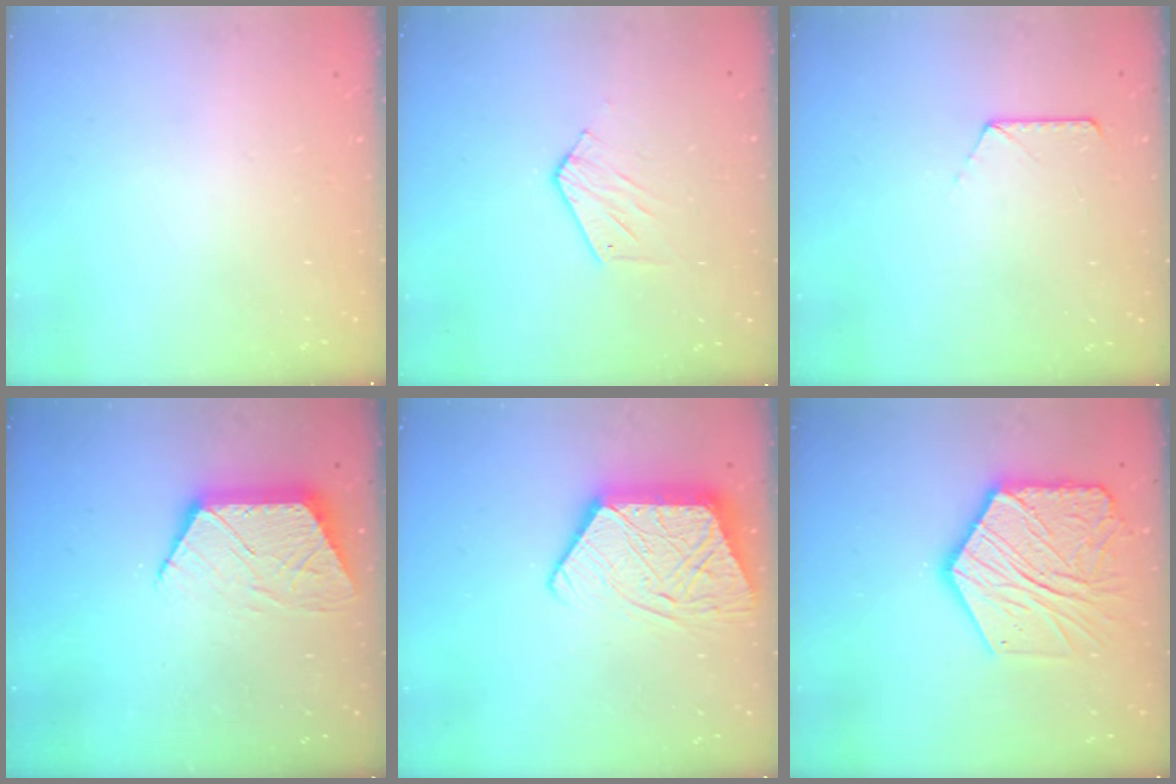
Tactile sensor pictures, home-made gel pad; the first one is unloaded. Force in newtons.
{"total": 6.4, "press": 6.4, "slide": 0.4}
{"total": 6.5, "press": 6.5, "slide": 0.7}
{"total": 10.3, "press": 10.3, "slide": 0.7}
{"total": 14.4, "press": 14.3, "slide": 1.2}
{"total": 19.5, "press": 19.4, "slide": 1.5}